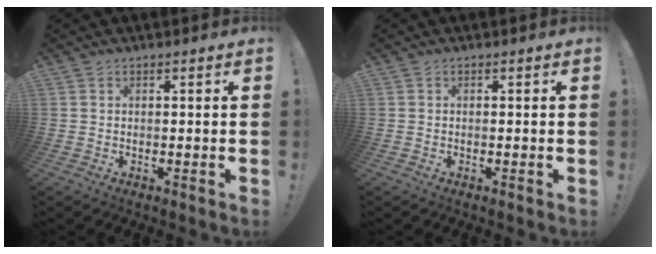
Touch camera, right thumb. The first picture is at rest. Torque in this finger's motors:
{"motor_torque": [-0.10, 0.05, 0.08, -0.19, 0.00]}